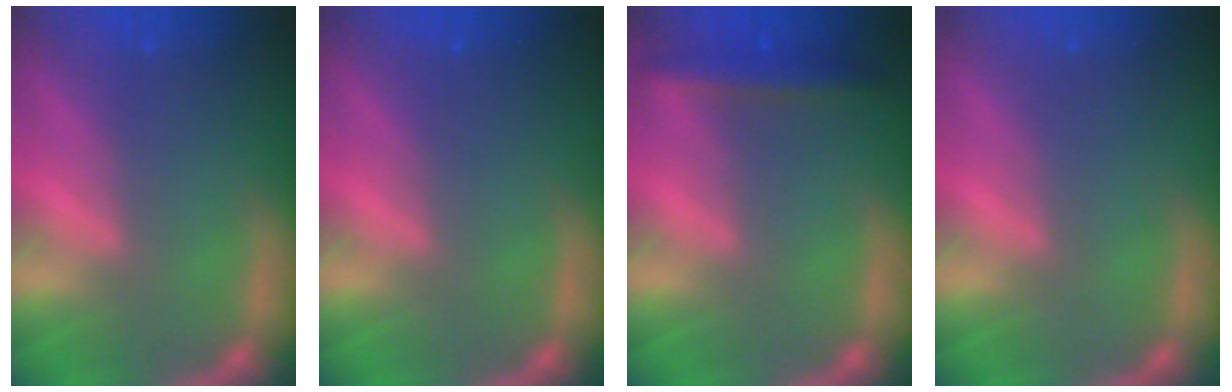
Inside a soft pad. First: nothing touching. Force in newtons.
{"total": 0.0}
{"total": 2.9}
{"total": 0.0}